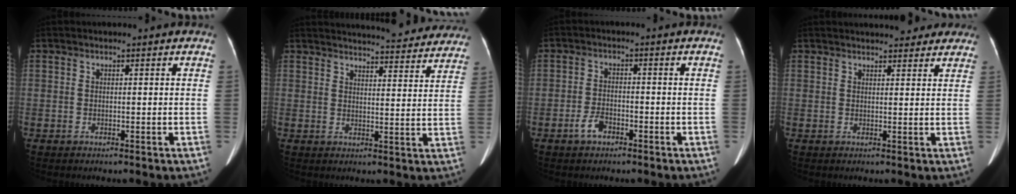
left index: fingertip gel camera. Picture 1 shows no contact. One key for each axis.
{"total": 21.2, "fx": 20.0, "fy": 3.4, "fz": 6.1, "tx": -0.077, "ty": -0.026, "tz": 0.232}
{"total": 3.1, "fx": -2.0, "fy": 1.5, "fz": 1.8, "tx": -0.041, "ty": 0.002, "tz": -0.036}
{"total": 9.5, "fx": 8.4, "fy": 2.7, "fz": 3.5, "tx": -0.030, "ty": 0.015, "tz": 0.091}